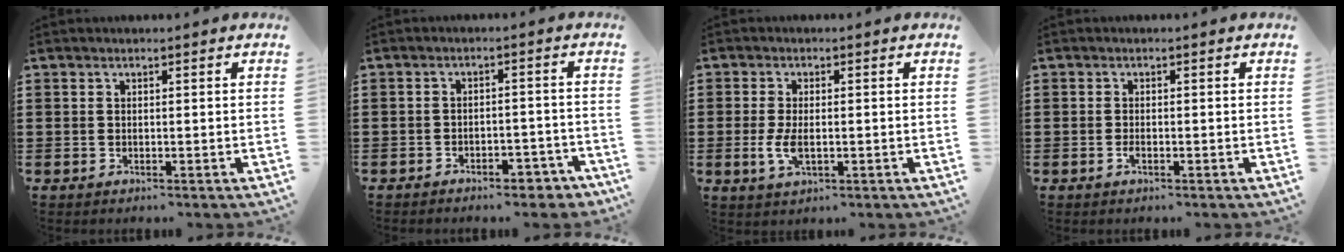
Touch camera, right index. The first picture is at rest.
{"total": 3.4, "force": [-3.2, 0.7, 0.8], "torque": [-0.017, 0.004, -0.065]}
{"total": 3.7, "force": [-0.5, 1.7, 3.2], "torque": [-0.078, -0.006, -0.012]}
{"total": 0.9, "force": [-0.4, 0.3, 0.7], "torque": [-0.023, -0.008, -0.008]}